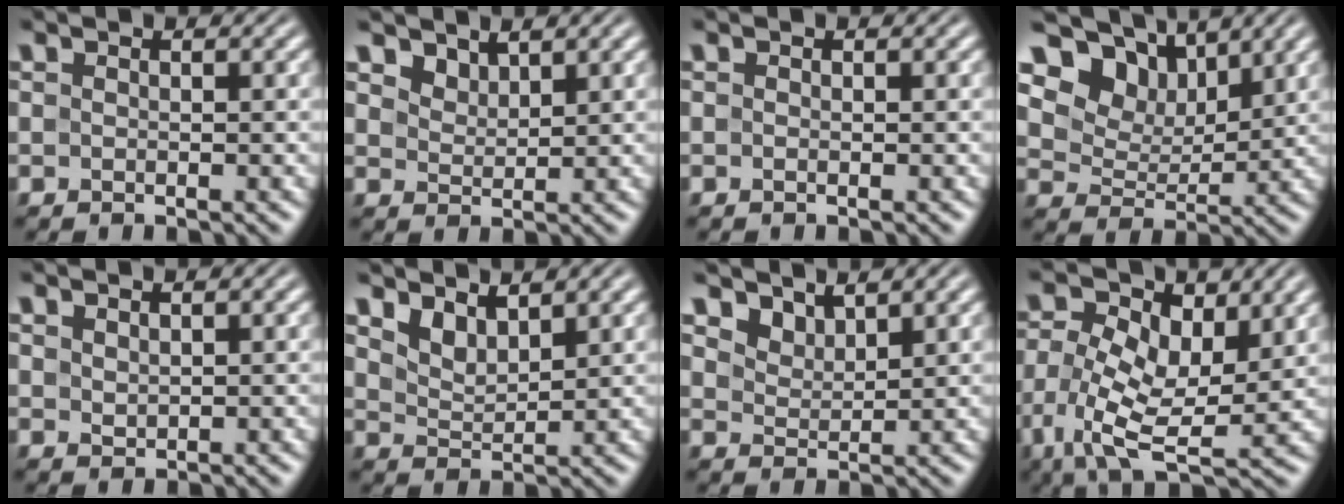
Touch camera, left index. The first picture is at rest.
{"total": 1.9, "force": [1.6, 0.8, 0.5], "torque": [-0.022, -0.011, 0.039]}
{"total": 0.0}
{"total": 9.6, "force": [6.5, 5.5, 4.5], "torque": [-0.100, -0.004, 0.112]}
{"total": 0.9, "force": [0.8, 0.4, 0.3], "torque": [-0.010, -0.001, 0.019]}
{"total": 2.6, "force": [2.0, 1.0, 1.2], "torque": [-0.034, -0.007, 0.041]}
{"total": 2.6, "force": [2.3, 1.1, 0.8], "torque": [-0.028, -0.015, 0.057]}
{"total": 7.8, "force": [0.5, 4.4, 6.4], "torque": [-0.138, -0.003, 0.004]}